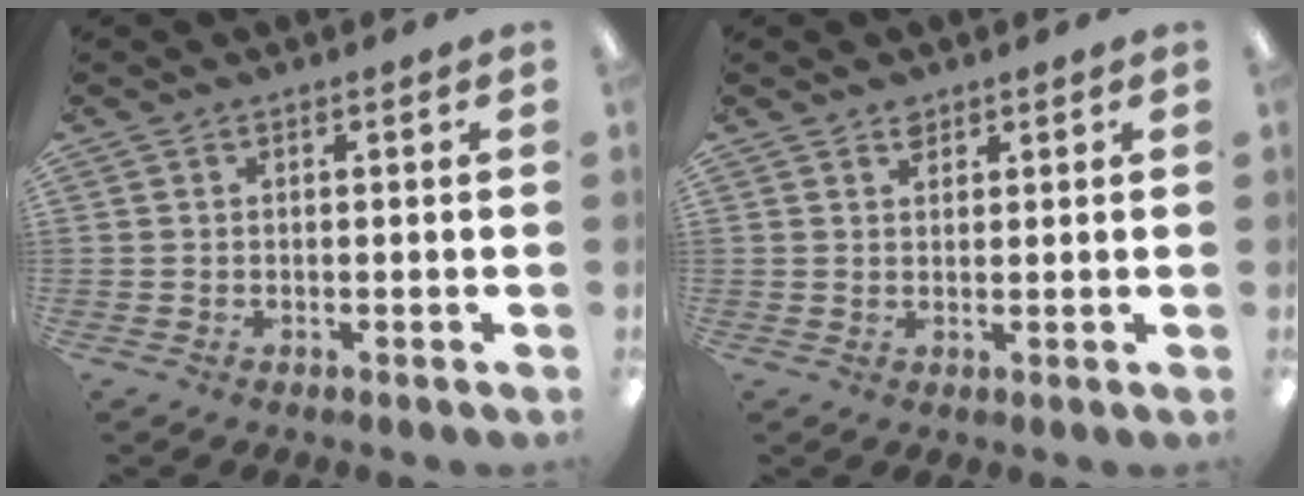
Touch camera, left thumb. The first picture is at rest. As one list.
[{"total": 2.0, "force": [1.6, 1.0, 0.5], "torque": [-0.002, -0.004, 0.029]}]